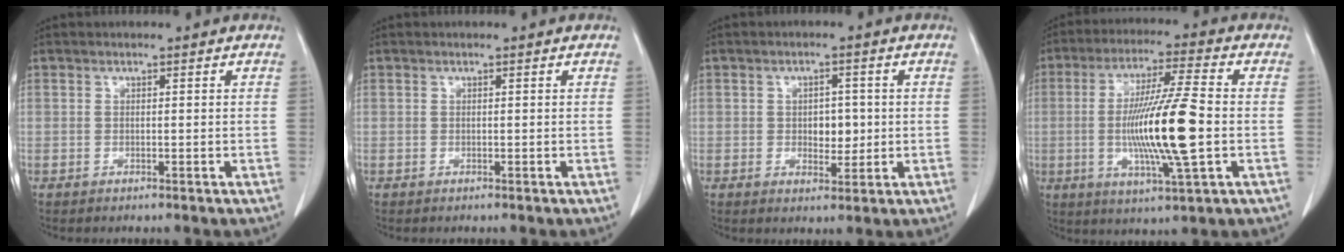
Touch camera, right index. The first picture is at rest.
{"total": 0.0}
{"total": 3.8, "force": [0.0, 2.4, 3.0], "torque": [-0.038, 0.001, 0.005]}
{"total": 14.7, "force": [-1.7, 0.3, 14.6], "torque": [-0.276, -0.011, -0.034]}